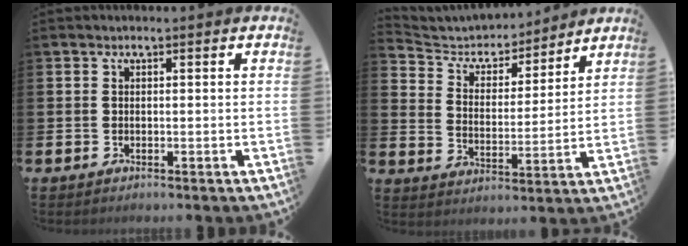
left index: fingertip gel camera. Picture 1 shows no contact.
{"total": 5.3, "force": [5.0, 1.8, 0.6], "torque": [-0.048, -0.039, 0.082]}